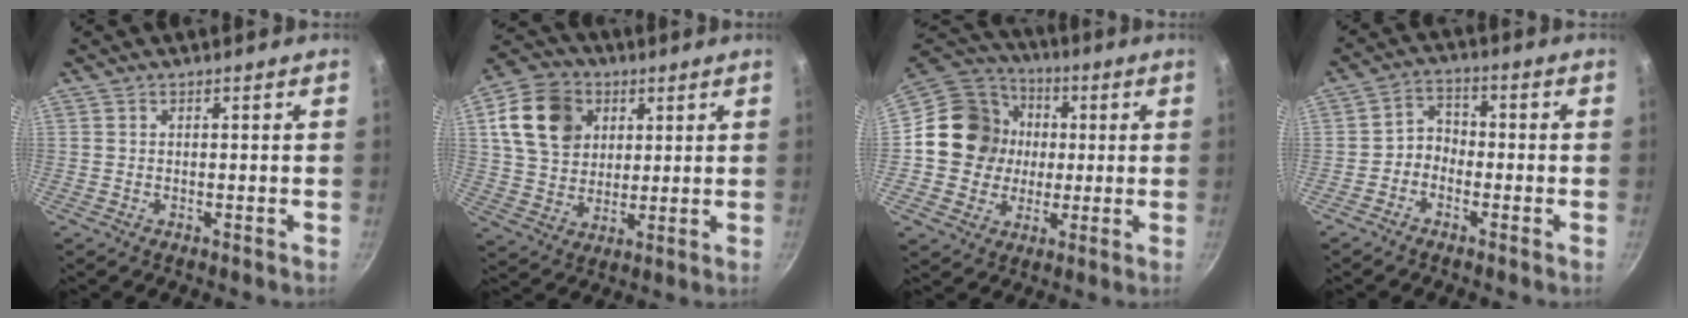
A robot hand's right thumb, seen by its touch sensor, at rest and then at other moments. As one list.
[{"total": 14.8, "force": [4.9, 11.5, 7.9], "torque": [-0.123, -0.001, 0.085]}, {"total": 16.0, "force": [0.7, 14.6, 6.3], "torque": [-0.084, 0.025, 0.003]}, {"total": 3.9, "force": [-1.7, 3.0, 1.8], "torque": [-0.012, 0.028, -0.043]}]